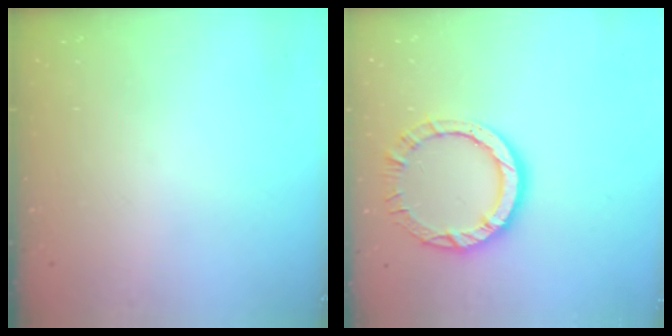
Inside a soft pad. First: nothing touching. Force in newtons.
{"total": 9.6, "press": 9.6, "slide": 0.5}